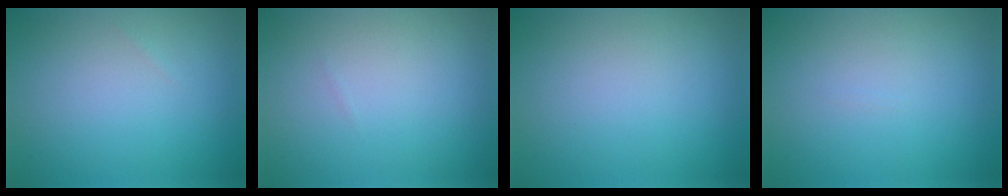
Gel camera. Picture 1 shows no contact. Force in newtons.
{"total": 0.0}
{"total": 0.0}
{"total": 0.0}